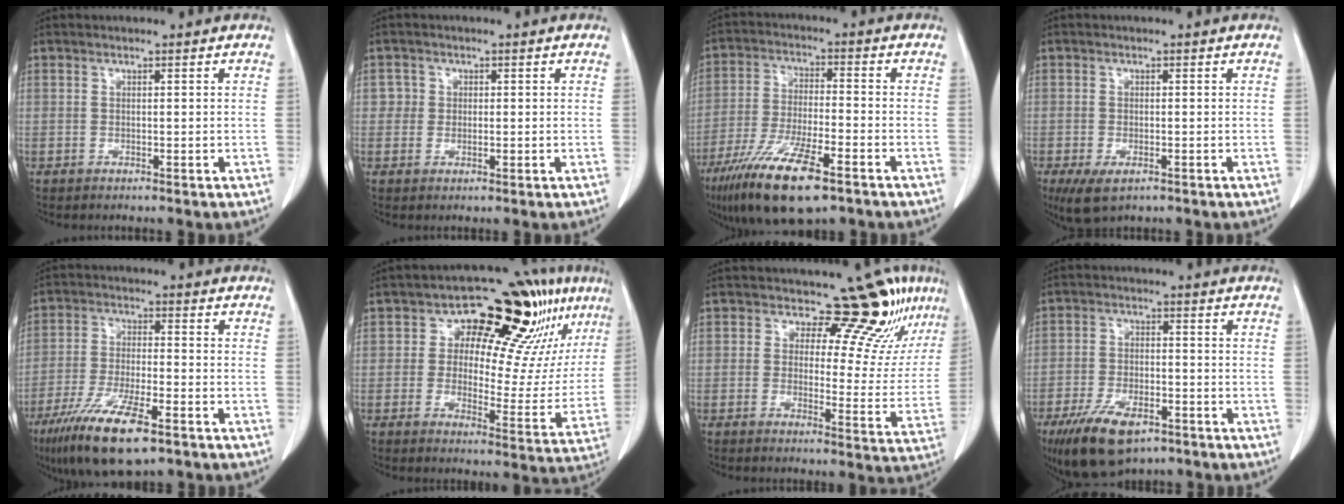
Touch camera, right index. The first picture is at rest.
{"total": 2.4, "force": [0.3, 2.3, 0.0], "torque": [0.014, 0.004, 0.000]}
{"total": 14.4, "force": [-9.1, 3.1, 10.8], "torque": [-0.212, -0.030, -0.161]}
{"total": 4.9, "force": [-2.7, 2.3, 3.3], "torque": [-0.061, -0.011, -0.042]}
{"total": 12.9, "force": [-8.0, 2.9, 9.8], "torque": [-0.184, -0.024, -0.140]}
{"total": 18.8, "force": [9.0, 7.2, 14.8], "torque": [-0.189, 0.023, 0.127]}
{"total": 11.2, "force": [8.9, 3.4, 5.9], "torque": [-0.064, -0.028, 0.092]}
{"total": 10.9, "force": [-6.9, 4.8, 7.0], "torque": [-0.127, -0.010, -0.117]}